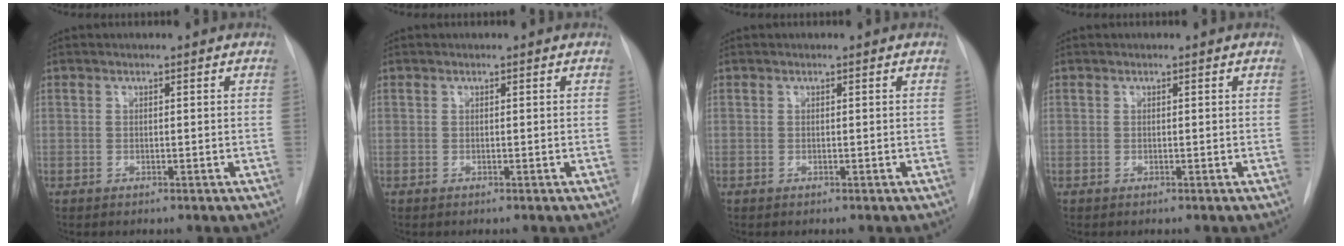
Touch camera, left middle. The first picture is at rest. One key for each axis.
{"total": 0.0}
{"total": 0.0}
{"total": 0.0}